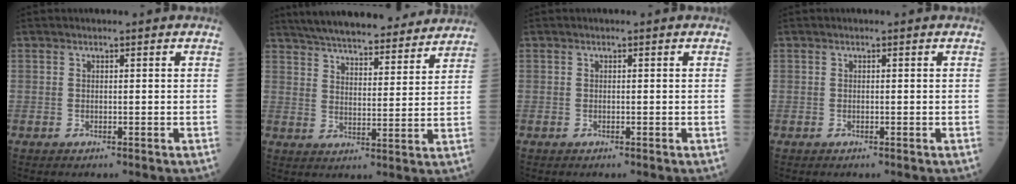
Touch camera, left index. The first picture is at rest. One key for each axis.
{"total": 21.9, "fx": 19.7, "fy": 4.2, "fz": 8.7, "tx": -0.139, "ty": 0.019, "tz": 0.273}
{"total": 0.0}
{"total": 0.0}